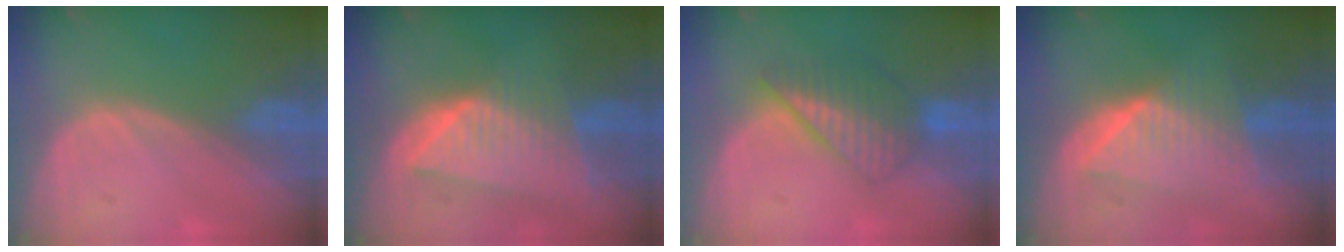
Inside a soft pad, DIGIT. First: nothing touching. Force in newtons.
{"total": 8.4, "press": 7.6, "slide": 3.7}
{"total": 6.3, "press": 6.1, "slide": 1.4}
{"total": 7.7, "press": 7.7, "slide": 0.3}